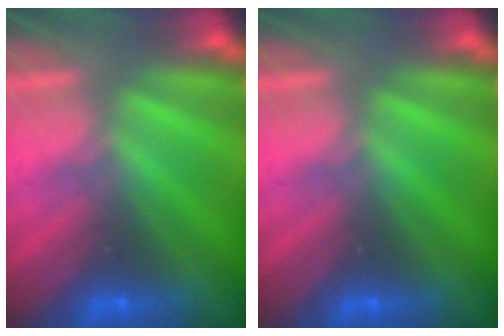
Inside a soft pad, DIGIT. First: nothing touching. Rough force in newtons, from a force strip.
{"total": 0.0}